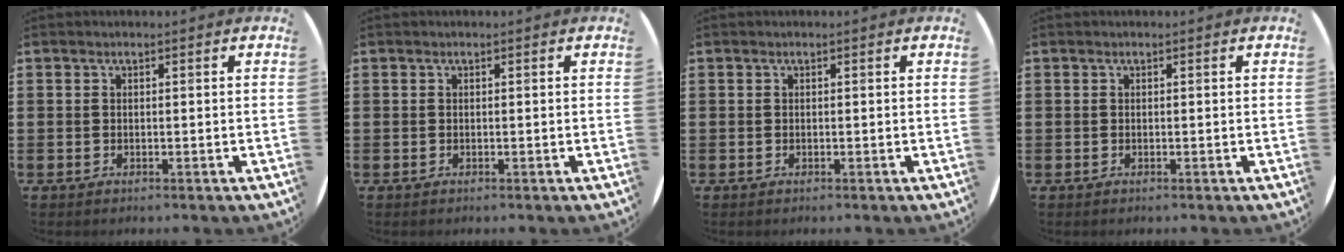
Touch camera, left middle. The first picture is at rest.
{"total": 0.0}
{"total": 0.0}
{"total": 0.0}